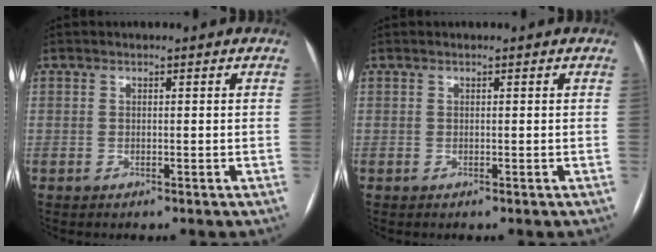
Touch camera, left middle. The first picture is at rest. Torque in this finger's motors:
{"motor_torque": [-0.01, 0.07, 0.00, 0.00]}